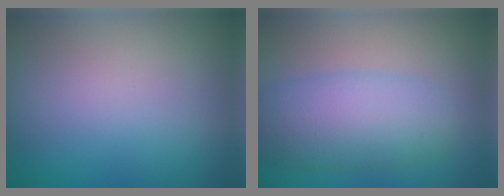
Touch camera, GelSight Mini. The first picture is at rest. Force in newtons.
{"total": 5.8, "press": 5.8, "slide": 0.2}